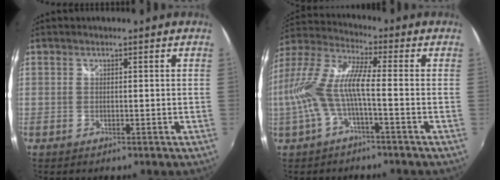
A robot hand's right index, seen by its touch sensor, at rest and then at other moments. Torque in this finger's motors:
{"motor_torque": [1.34, -0.66, 0.80, 0.21]}